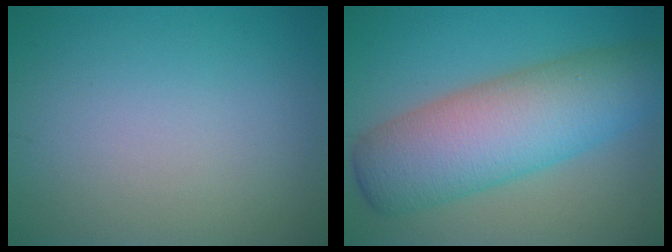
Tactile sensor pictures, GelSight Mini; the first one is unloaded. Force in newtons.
{"total": 9.8, "press": 9.8, "slide": 0.3}